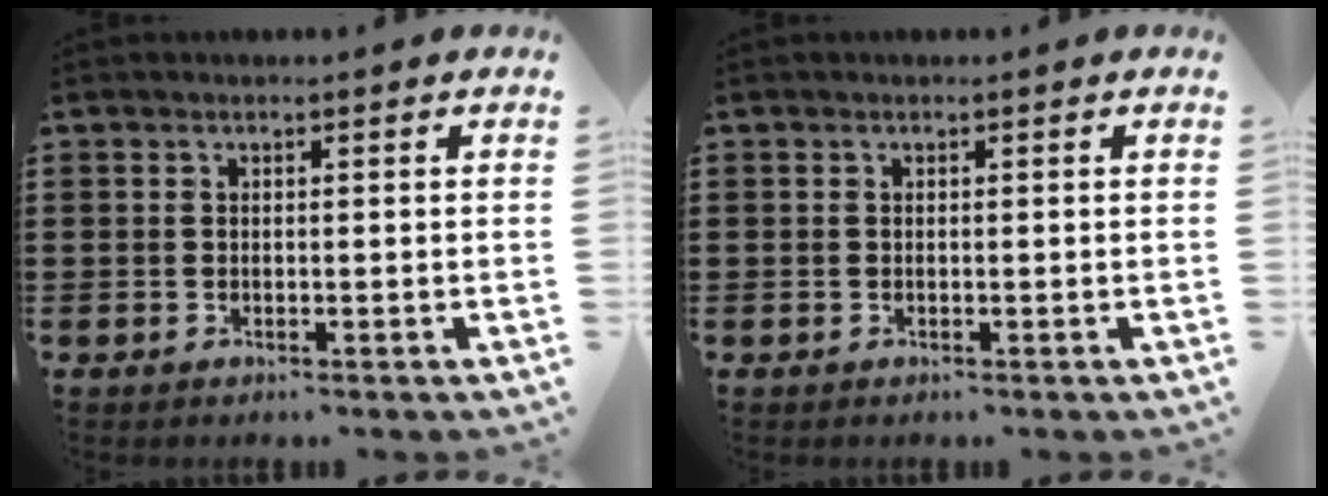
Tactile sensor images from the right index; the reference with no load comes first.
{"total": 0.0}